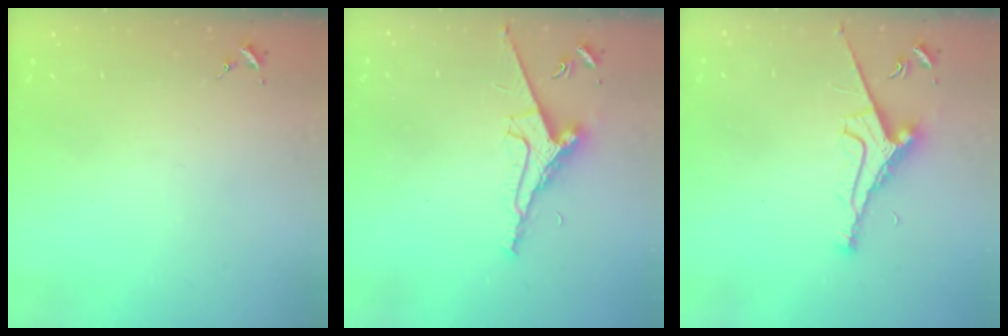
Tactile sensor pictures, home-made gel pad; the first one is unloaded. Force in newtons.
{"total": 9.3, "press": 9.2, "slide": 1.2}
{"total": 9.2, "press": 9.1, "slide": 1.3}